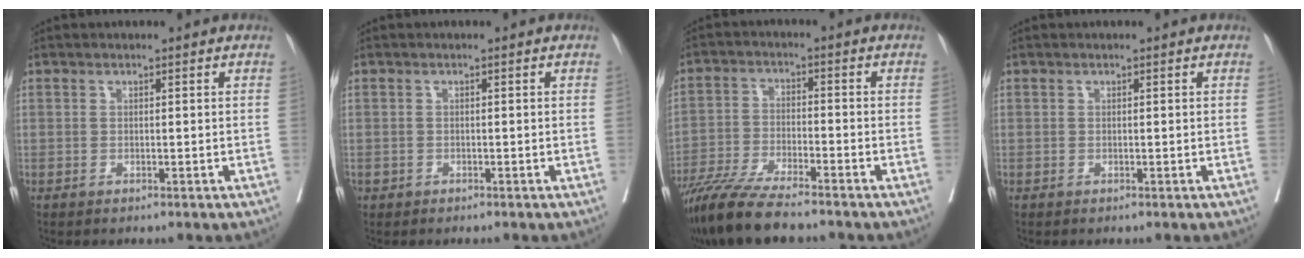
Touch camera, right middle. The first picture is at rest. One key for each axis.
{"total": 0.6, "fx": -0.3, "fy": 0.5, "fz": 0.0, "tx": -0.003, "ty": 0.004, "tz": -0.005}
{"total": 11.6, "fx": -9.7, "fy": 1.2, "fz": 6.2, "tx": -0.110, "ty": -0.034, "tz": -0.168}
{"total": 0.0}